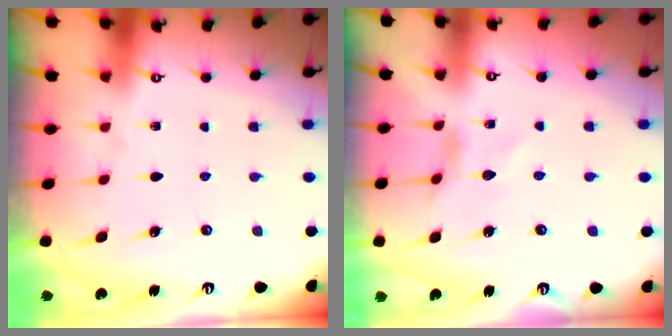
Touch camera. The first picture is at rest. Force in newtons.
{"total": 2.3, "press": 2.3, "slide": 0.2}